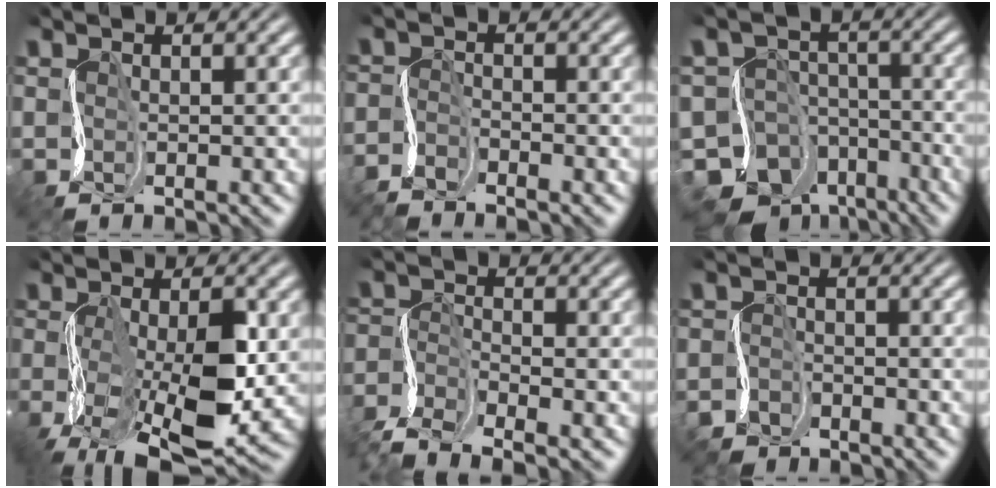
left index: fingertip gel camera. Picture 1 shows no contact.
{"total": 2.8, "force": [-2.8, 0.4, 0.4], "torque": [-0.013, -0.002, -0.067]}
{"total": 8.8, "force": [-6.5, 5.3, 2.7], "torque": [-0.038, -0.002, -0.118]}
{"total": 11.7, "force": [-3.1, 4.8, 10.3], "torque": [-0.198, -0.017, -0.051]}
{"total": 5.9, "force": [-4.8, 1.6, 3.0], "torque": [-0.061, -0.011, -0.102]}
{"total": 2.7, "force": [-2.5, 1.0, 0.1], "torque": [-0.003, -0.002, -0.056]}